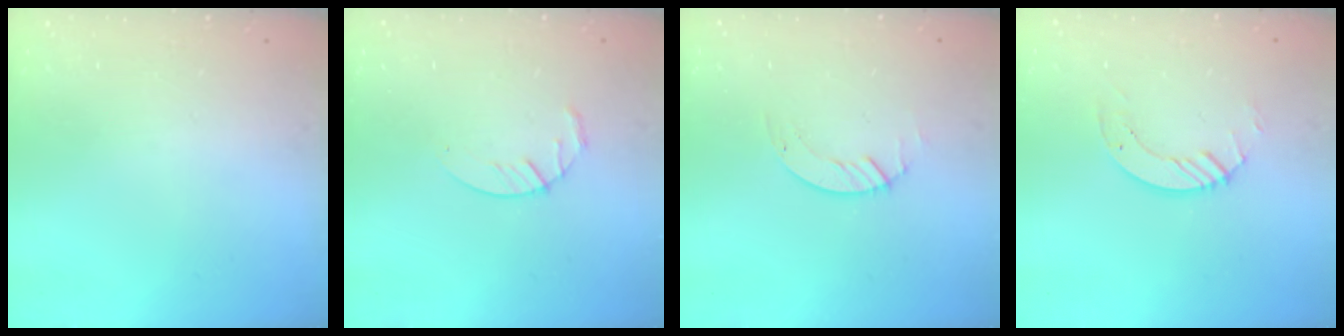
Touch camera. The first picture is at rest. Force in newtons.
{"total": 4.0, "press": 4.0, "slide": 0.6}
{"total": 1.4, "press": 1.4, "slide": 0.2}
{"total": 5.2, "press": 5.2, "slide": 0.3}